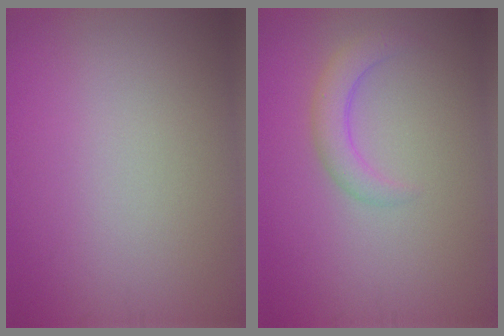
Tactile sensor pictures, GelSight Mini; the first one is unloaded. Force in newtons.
{"total": 2.4, "press": 2.4, "slide": 0.3}